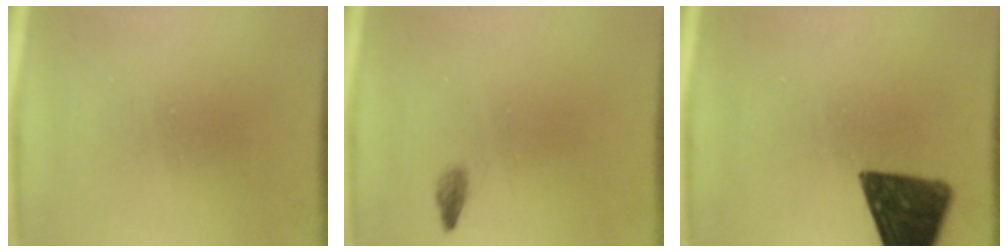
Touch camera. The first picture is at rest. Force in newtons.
{"total": 0.9}
{"total": 13.1}